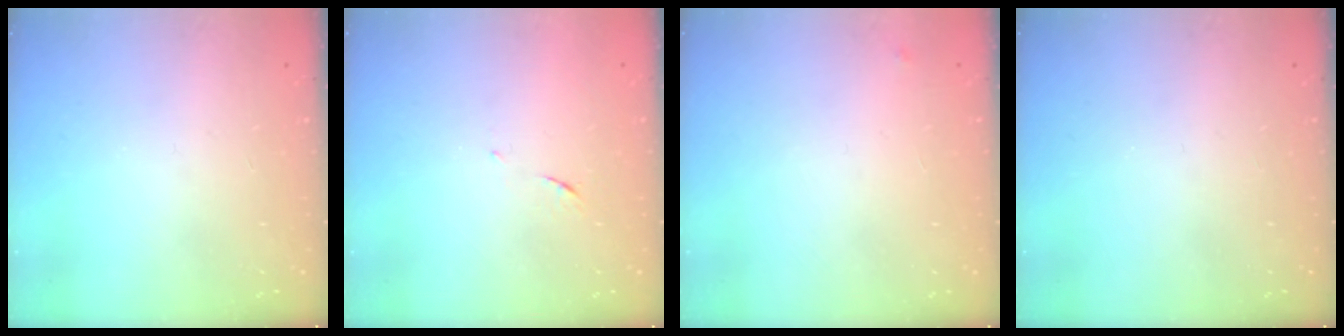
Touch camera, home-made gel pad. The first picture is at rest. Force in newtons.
{"total": 5.1, "press": 5.1, "slide": 0.4}
{"total": 2.5, "press": 2.4, "slide": 0.4}
{"total": 0.0}